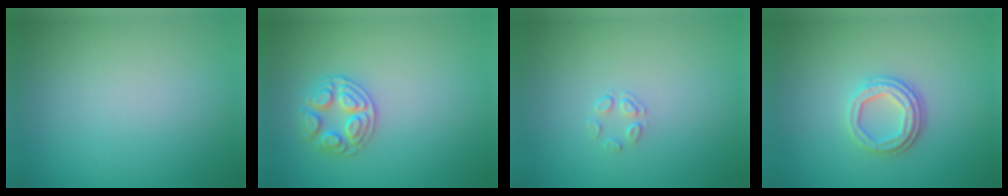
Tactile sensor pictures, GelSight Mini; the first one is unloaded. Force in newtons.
{"total": 2.7, "press": 2.7, "slide": 0.3}
{"total": 1.1, "press": 0.5, "slide": 1.0}
{"total": 3.2, "press": 2.3, "slide": 2.1}